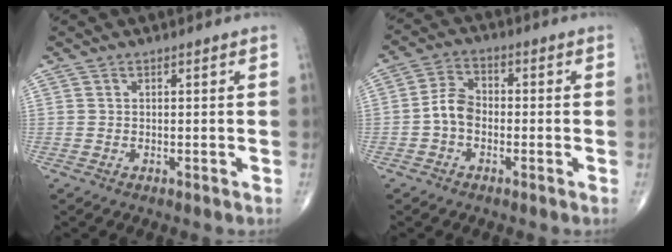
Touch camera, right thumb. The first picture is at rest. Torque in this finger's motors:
{"motor_torque": [0.62, 0.39, 0.78, -0.18, 0.03]}